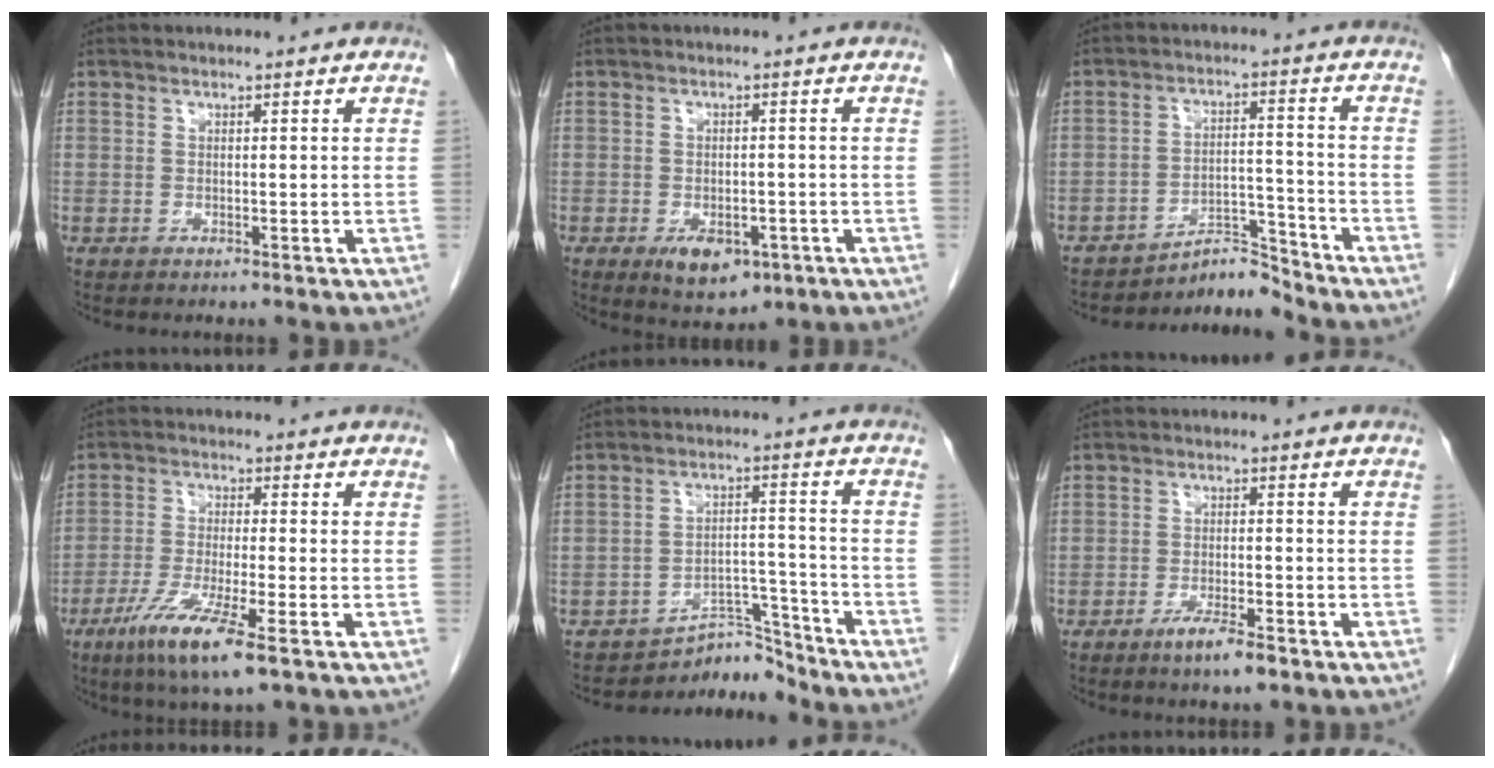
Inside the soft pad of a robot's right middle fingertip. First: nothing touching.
{"total": 5.7, "force": [-2.9, 3.1, 3.8], "torque": [-0.060, -0.004, -0.032]}
{"total": 5.3, "force": [-5.2, -0.4, -0.8], "torque": [0.018, 0.022, -0.083]}
{"total": 9.4, "force": [-5.2, 0.3, 7.8], "torque": [-0.158, -0.028, -0.093]}
{"total": 5.9, "force": [-5.8, 0.6, -0.8], "torque": [0.019, 0.034, -0.091]}
{"total": 4.4, "force": [-3.0, 0.3, 3.2], "torque": [-0.062, -0.008, -0.051]}